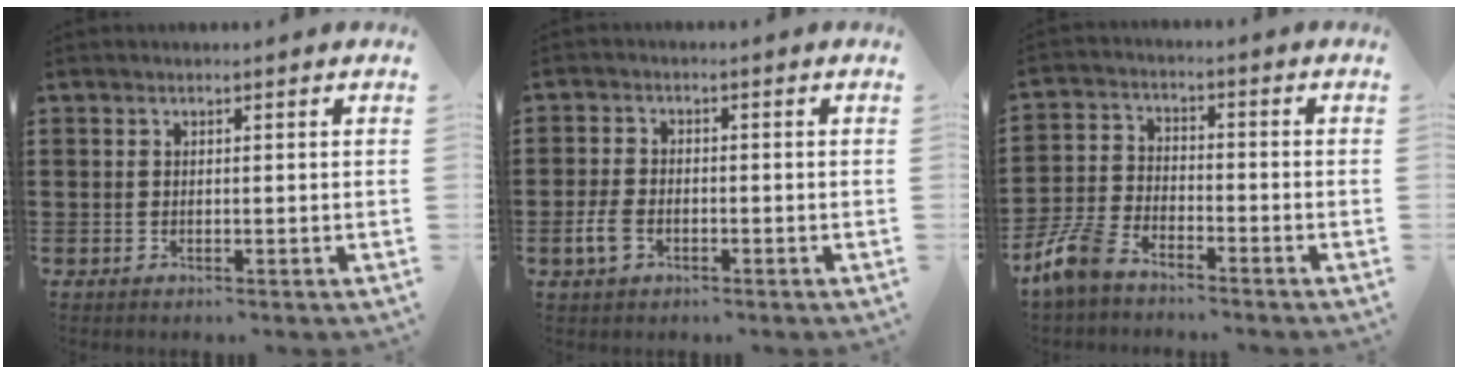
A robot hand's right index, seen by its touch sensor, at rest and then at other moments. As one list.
[{"total": 3.4, "force": [-1.3, 2.1, 2.3], "torque": [-0.062, -0.007, -0.027]}, {"total": 5.6, "force": [-4.9, 1.6, 2.2], "torque": [-0.078, -0.005, -0.103]}]